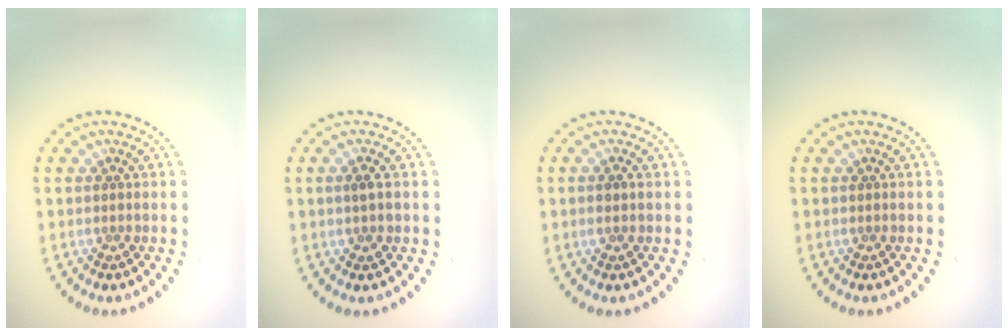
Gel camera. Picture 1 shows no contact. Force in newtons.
{"total": 1.1, "press": 1.1, "slide": 0.1}
{"total": 0.6, "press": 0.6, "slide": 0.2}
{"total": 0.0}